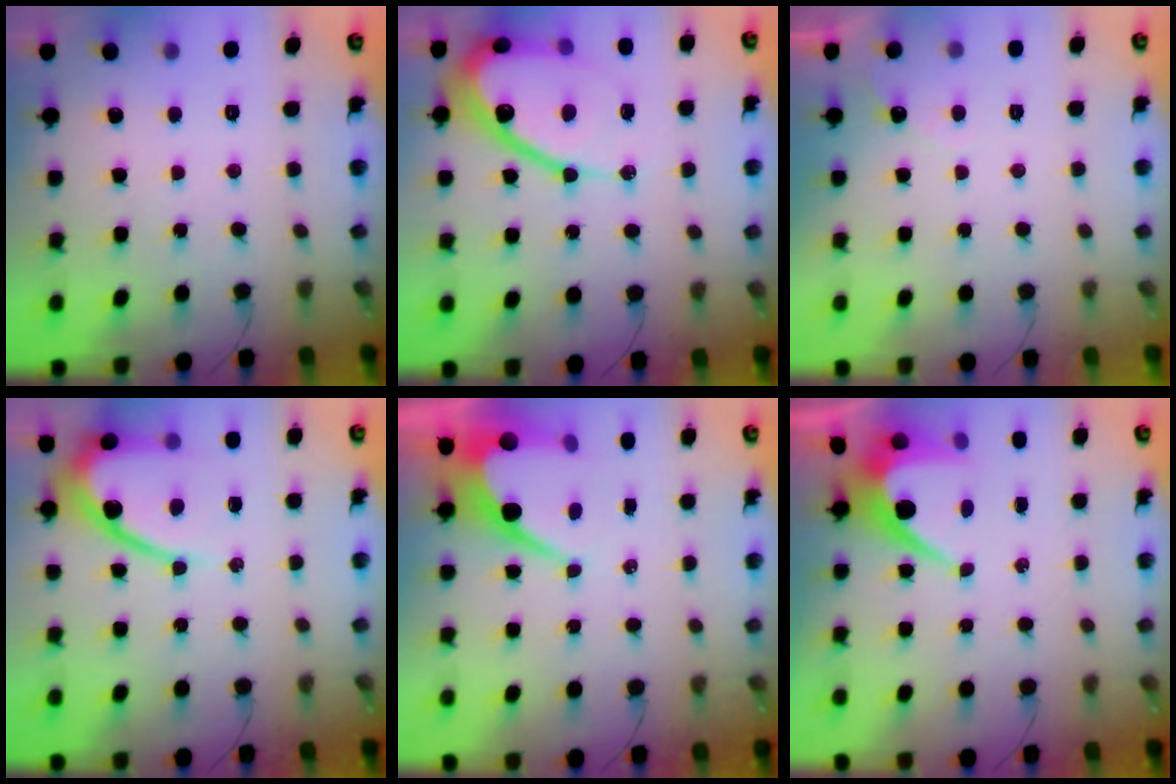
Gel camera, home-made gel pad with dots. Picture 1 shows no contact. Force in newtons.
{"total": 15.8, "press": 15.7, "slide": 1.4}
{"total": 2.3, "press": 2.3, "slide": 0.1}
{"total": 10.8, "press": 10.8, "slide": 0.9}
{"total": 10.2, "press": 10.2, "slide": 0.8}
{"total": 7.0, "press": 7.0, "slide": 0.8}